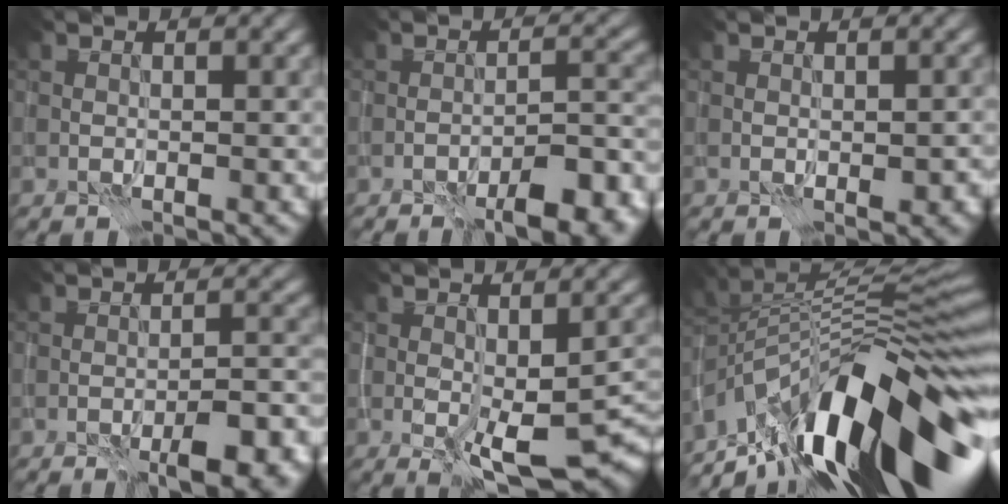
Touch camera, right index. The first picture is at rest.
{"total": 7.8, "force": [-5.4, 2.3, 5.2], "torque": [-0.064, 0.005, -0.074]}
{"total": 1.6, "force": [-0.3, 0.7, 1.4], "torque": [-0.022, -0.002, -0.002]}
{"total": 6.7, "force": [-3.9, 1.9, 5.1], "torque": [-0.072, 0.003, -0.051]}
{"total": 8.4, "force": [-2.1, 3.5, 7.3], "torque": [-0.128, -0.024, -0.025]}
{"total": 13.9, "force": [-7.0, 5.4, 10.7], "torque": [-0.174, 0.033, -0.129]}